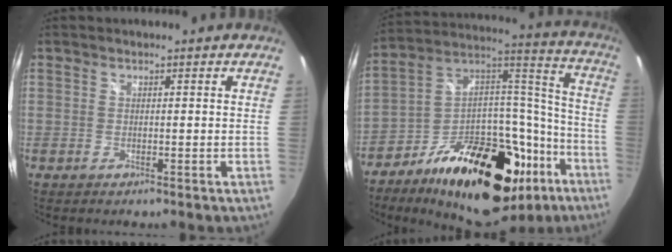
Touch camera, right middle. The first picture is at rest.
{"total": 31.8, "force": [-17.8, 15.8, 21.1], "torque": [-0.314, 0.051, -0.256]}